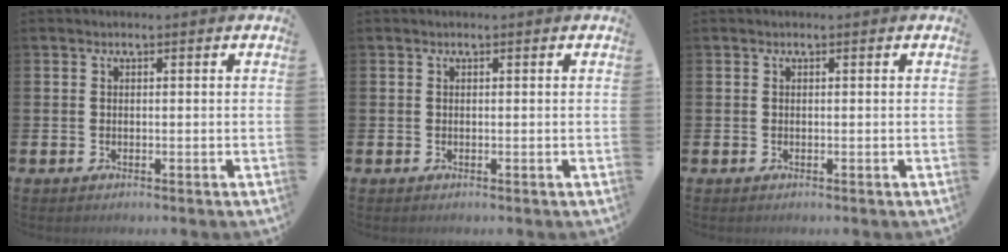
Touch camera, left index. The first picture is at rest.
{"total": 0.0}
{"total": 0.0}